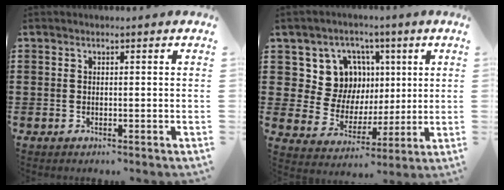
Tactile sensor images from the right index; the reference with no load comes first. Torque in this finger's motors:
{"motor_torque": [0.89, 0.53, 0.20, 0.05]}